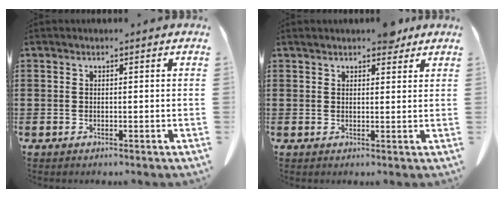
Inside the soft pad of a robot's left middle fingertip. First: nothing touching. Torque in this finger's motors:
{"motor_torque": [0.52, 0.23, 0.23, 0.01]}